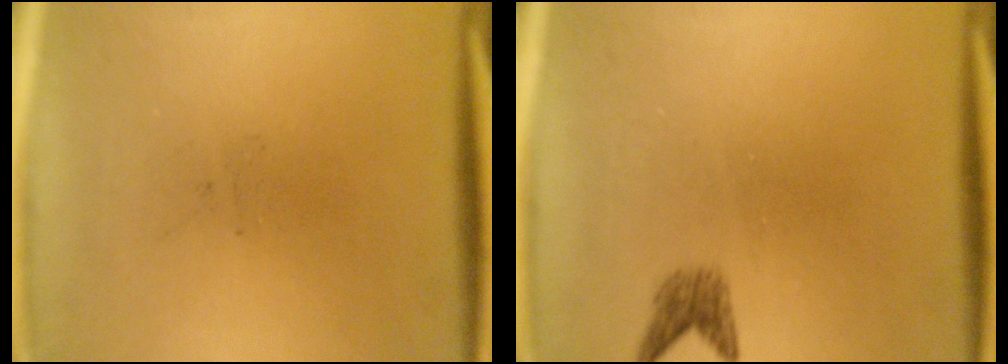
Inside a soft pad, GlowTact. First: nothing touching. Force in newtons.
{"total": 1.8}